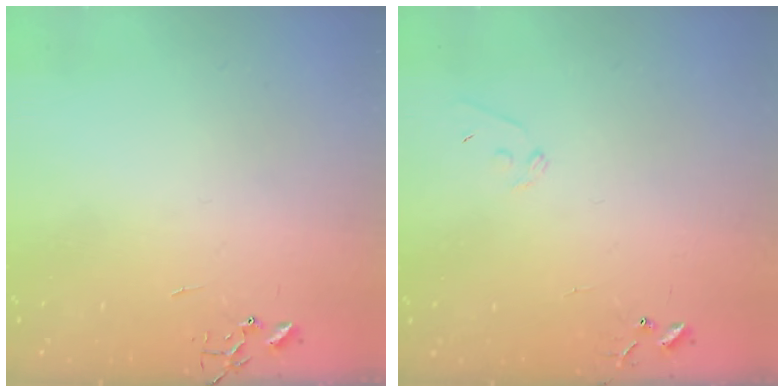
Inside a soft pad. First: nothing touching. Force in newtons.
{"total": 6.8, "press": 6.7, "slide": 0.5}